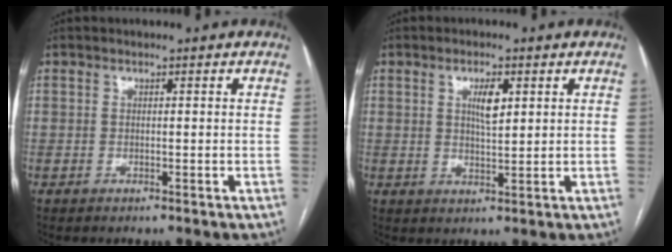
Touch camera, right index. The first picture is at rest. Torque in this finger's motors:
{"motor_torque": [0.12, 0.08, 0.06, 0.04]}